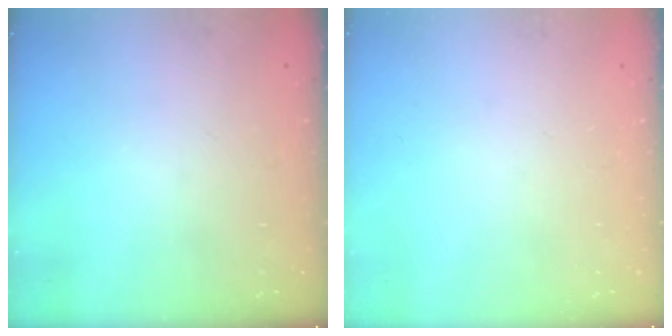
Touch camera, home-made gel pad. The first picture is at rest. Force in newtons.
{"total": 0.0}